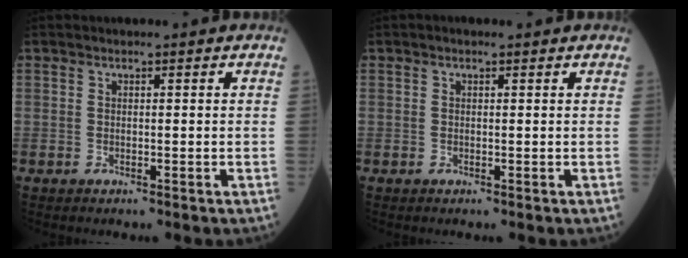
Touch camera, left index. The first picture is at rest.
{"total": 0.7, "force": [0.4, 0.2, 0.6], "torque": [-0.015, 0.003, 0.002]}